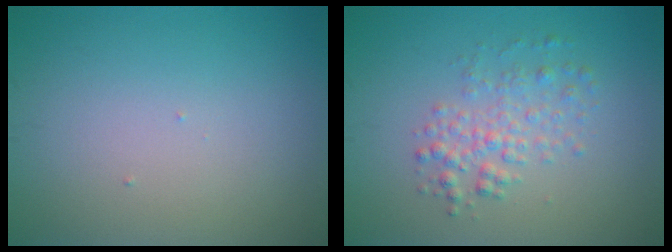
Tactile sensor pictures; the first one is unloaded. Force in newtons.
{"total": 2.7, "press": 2.7, "slide": 0.0}